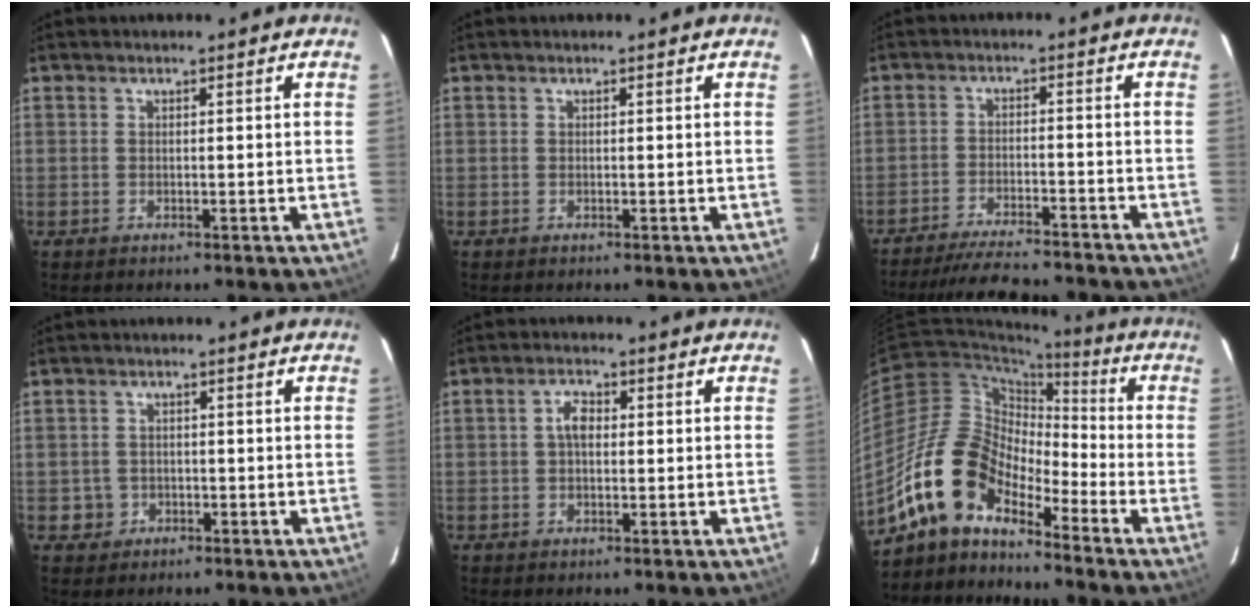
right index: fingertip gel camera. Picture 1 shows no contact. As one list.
[{"total": 0.0}, {"total": 17.4, "force": [-15.8, 2.9, 6.7], "torque": [-0.140, -0.012, -0.222]}, {"total": 2.8, "force": [-0.9, 2.7, 0.1], "torque": [-0.007, 0.010, -0.010]}, {"total": 3.0, "force": [0.2, 1.8, 2.4], "torque": [-0.046, 0.011, 0.004]}, {"total": 13.2, "force": [-10.0, 5.7, 6.5], "torque": [-0.112, 0.015, -0.202]}]